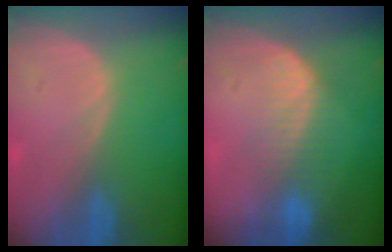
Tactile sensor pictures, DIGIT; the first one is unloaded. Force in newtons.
{"total": 5.1, "press": 4.8, "slide": 1.4}